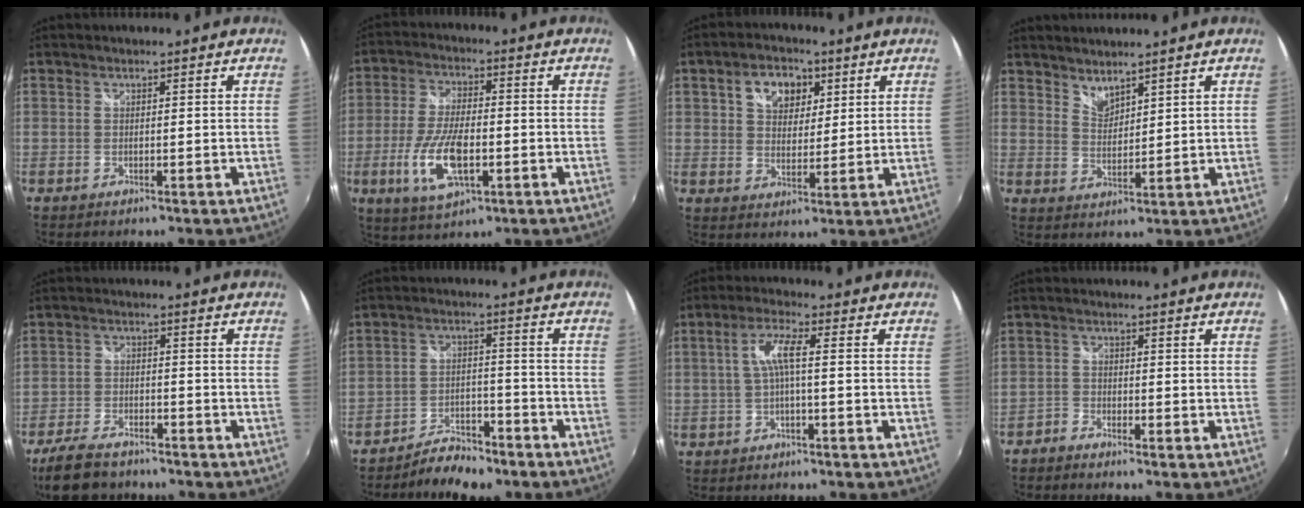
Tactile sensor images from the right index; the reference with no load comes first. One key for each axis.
{"total": 11.7, "fx": -3.3, "fy": 4.8, "fz": 10.2, "tx": -0.211, "ty": -0.007, "tz": -0.058}
{"total": 8.2, "fx": 3.5, "fy": 5.8, "fz": 4.8, "tx": -0.081, "ty": 0.020, "tz": 0.058}
{"total": 3.8, "fx": 3.5, "fy": 1.0, "fz": 1.0, "tx": -0.012, "ty": -0.003, "tz": 0.062}
{"total": 9.8, "fx": -7.9, "fy": 4.1, "fz": 4.2, "tx": -0.116, "ty": -0.010, "tz": -0.138}
{"total": 8.0, "fx": -6.9, "fy": 3.1, "fz": 2.8, "tx": -0.069, "ty": 0.010, "tz": -0.109}
{"total": 4.6, "fx": -0.5, "fy": 0.3, "fz": 4.6, "tx": -0.094, "ty": 0.007, "tz": -0.006}
{"total": 1.9, "fx": -1.8, "fy": 0.5, "fz": 0.0, "tx": -0.005, "ty": -0.001, "tz": -0.042}